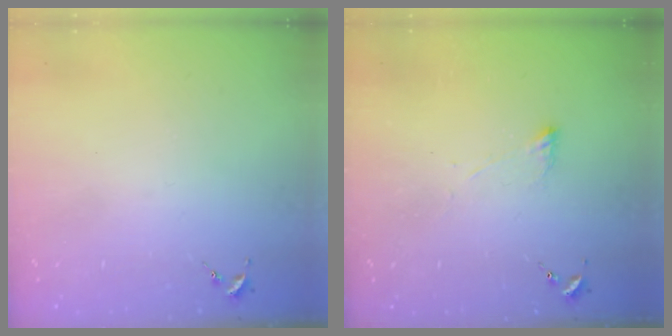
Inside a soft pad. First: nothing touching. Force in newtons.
{"total": 2.8, "press": 2.7, "slide": 0.8}